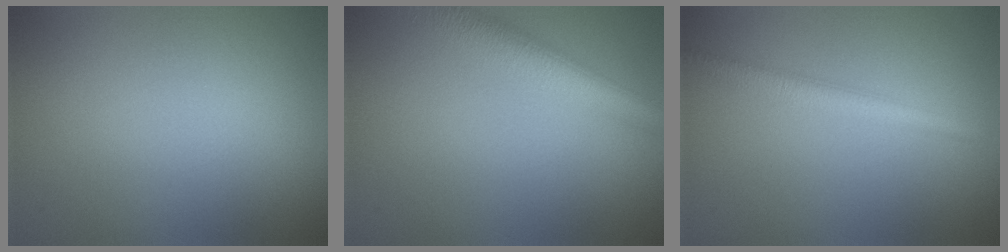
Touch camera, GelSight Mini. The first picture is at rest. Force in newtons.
{"total": 5.2, "press": 5.2, "slide": 0.2}
{"total": 2.5, "press": 2.5, "slide": 0.0}